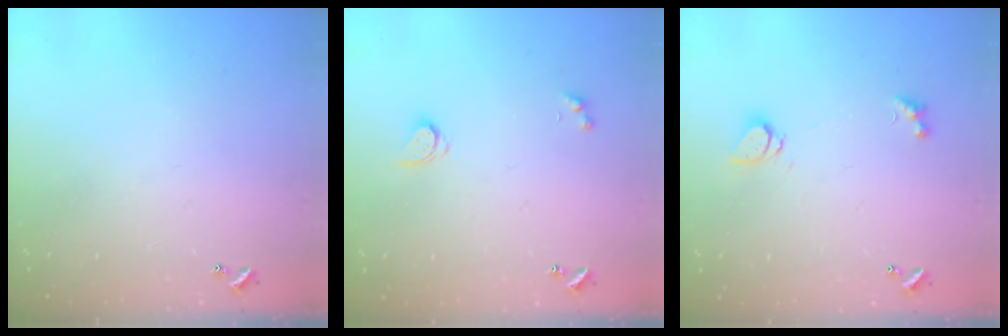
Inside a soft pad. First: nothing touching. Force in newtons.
{"total": 2.6, "press": 2.6, "slide": 0.3}
{"total": 1.6, "press": 1.6, "slide": 0.2}